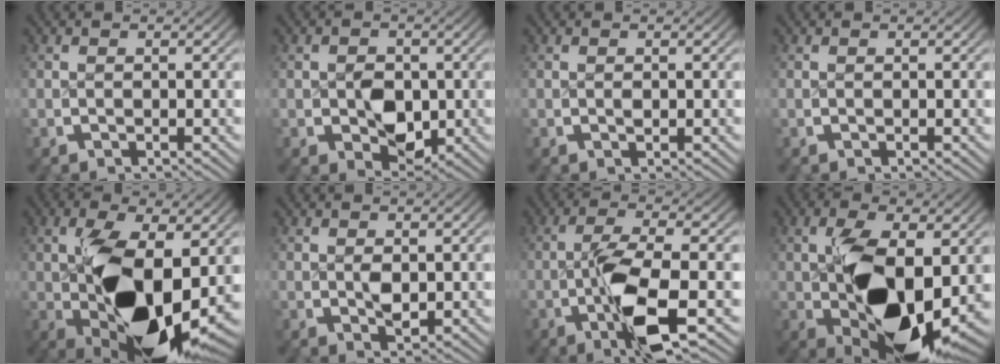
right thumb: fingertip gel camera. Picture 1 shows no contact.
{"total": 5.3, "force": [-0.4, 3.7, 3.8], "torque": [-0.063, -0.027, 0.005]}
{"total": 0.5, "force": [0.1, 0.3, 0.4], "torque": [-0.008, -0.005, 0.003]}
{"total": 0.0}
{"total": 16.5, "force": [-1.9, 8.5, 14.1], "torque": [-0.236, -0.036, -0.007]}
{"total": 1.9, "force": [0.1, 1.2, 1.5], "torque": [-0.027, -0.013, 0.008]}
{"total": 7.8, "force": [-1.6, 2.5, 7.2], "torque": [-0.138, -0.013, -0.022]}
{"total": 14.4, "force": [-1.7, 7.4, 12.3], "torque": [-0.211, -0.036, -0.007]}